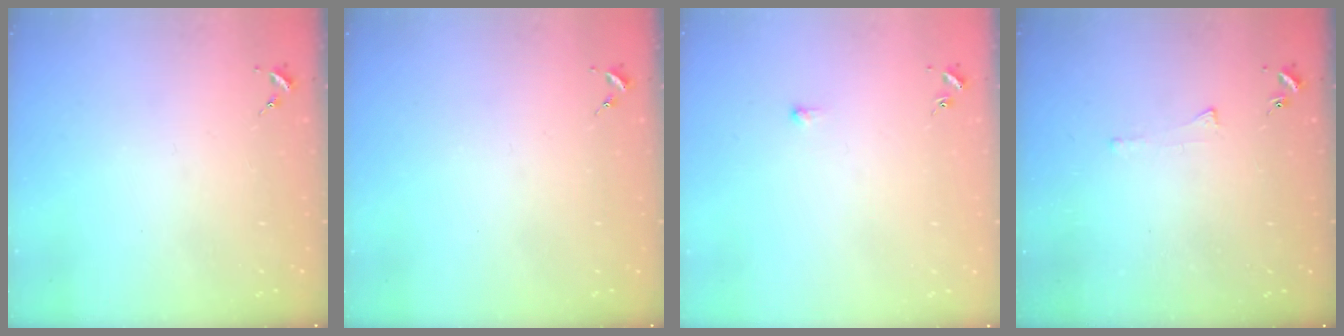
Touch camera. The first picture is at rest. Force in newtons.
{"total": 0.0}
{"total": 2.9, "press": 2.8, "slide": 0.6}
{"total": 3.5, "press": 3.4, "slide": 0.5}